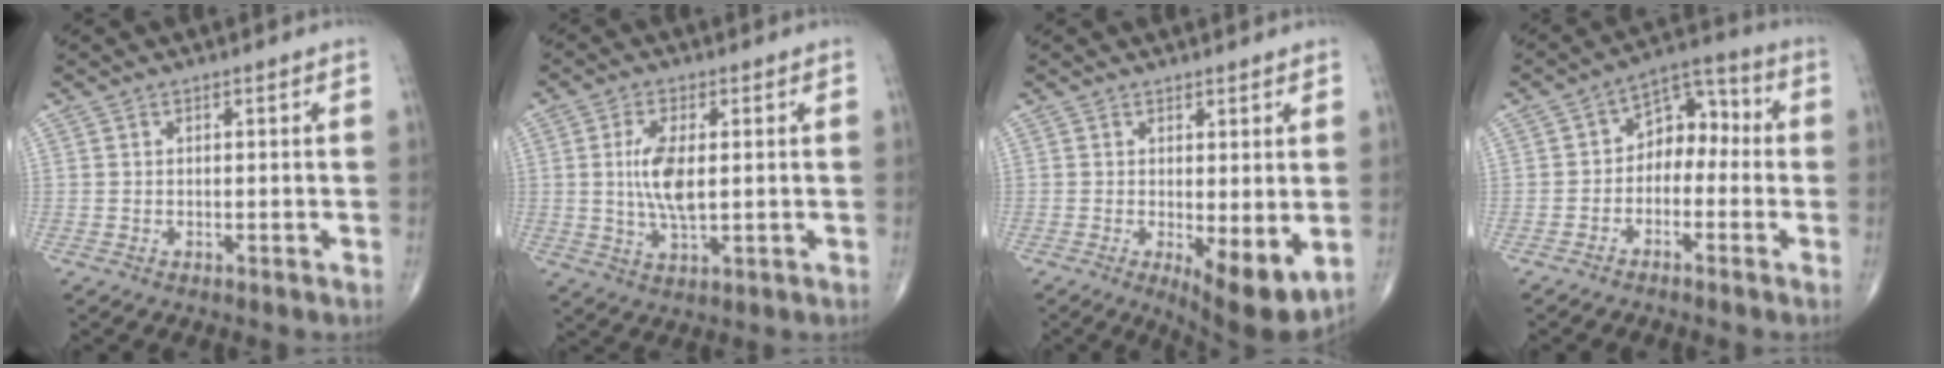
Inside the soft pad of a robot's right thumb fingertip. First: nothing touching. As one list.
[{"total": 7.8, "force": [0.7, 3.1, 7.1], "torque": [-0.145, -0.010, 0.015]}, {"total": 8.8, "force": [-0.7, 2.9, 8.3], "torque": [-0.112, -0.021, -0.001]}, {"total": 8.1, "force": [-1.2, 5.7, 5.7], "torque": [-0.050, 0.046, -0.038]}]